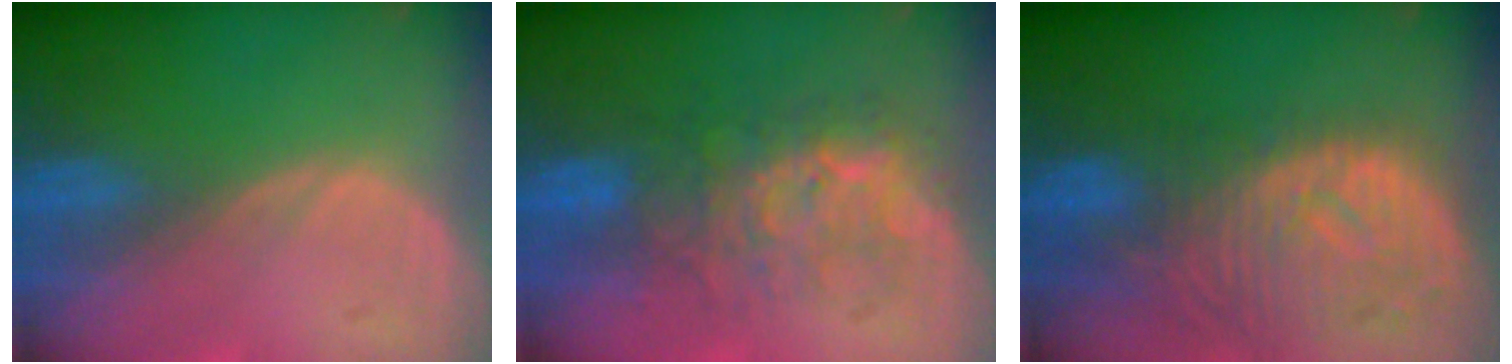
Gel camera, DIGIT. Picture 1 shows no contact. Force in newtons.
{"total": 7.7, "press": 7.6, "slide": 1.4}
{"total": 11.3, "press": 9.9, "slide": 5.6}